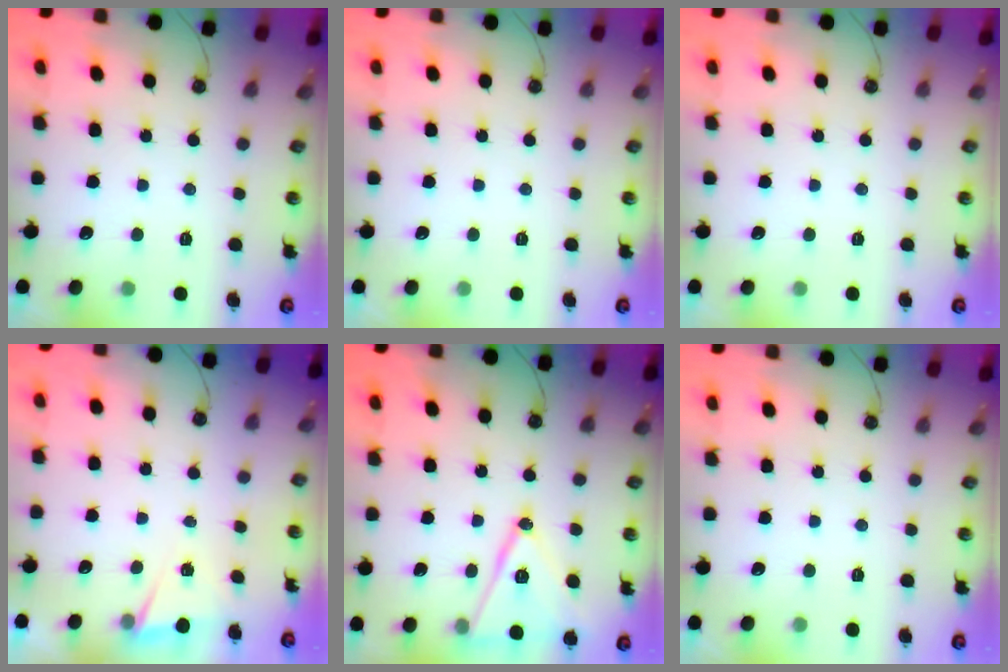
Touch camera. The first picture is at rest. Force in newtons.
{"total": 0.0}
{"total": 0.0}
{"total": 2.4, "press": 2.2, "slide": 1.1}
{"total": 14.6, "press": 14.2, "slide": 3.3}
{"total": 0.0}